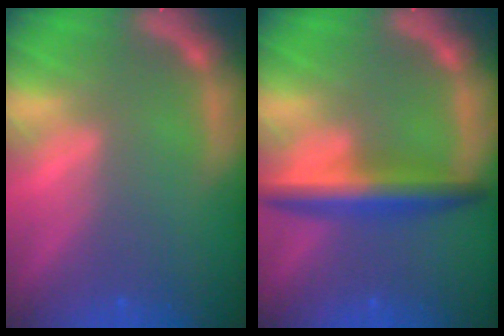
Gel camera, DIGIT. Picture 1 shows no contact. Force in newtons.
{"total": 5.0}